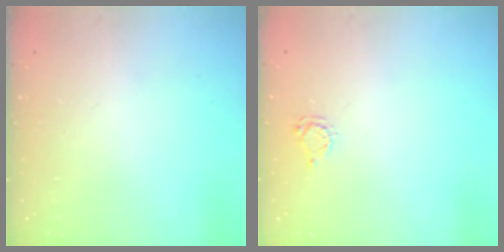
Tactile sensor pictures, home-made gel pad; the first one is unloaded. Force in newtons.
{"total": 4.2, "press": 4.2, "slide": 0.4}